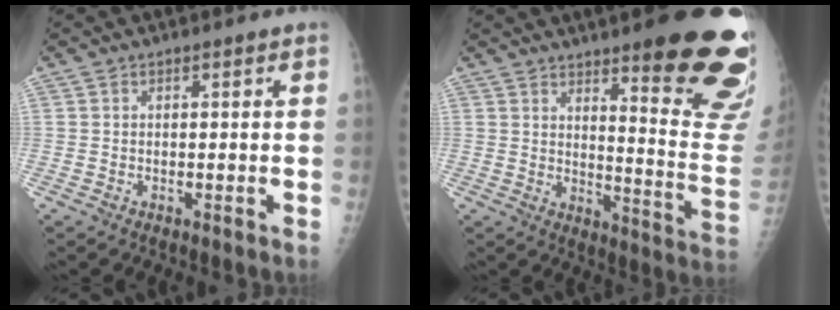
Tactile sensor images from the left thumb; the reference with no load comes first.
{"total": 22.1, "force": [14.3, 3.9, 16.4], "torque": [-0.179, -0.091, 0.187]}